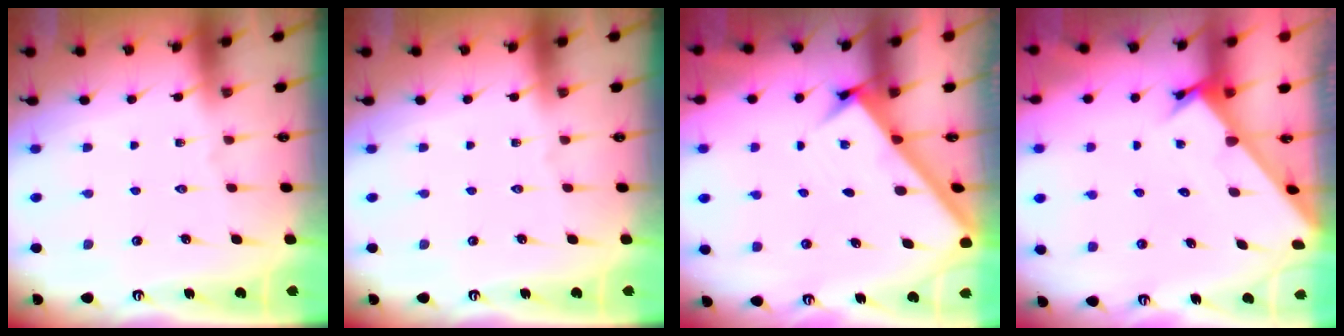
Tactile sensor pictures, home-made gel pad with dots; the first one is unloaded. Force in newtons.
{"total": 0.0}
{"total": 2.9, "press": 2.9, "slide": 0.4}
{"total": 2.2, "press": 2.2, "slide": 0.1}